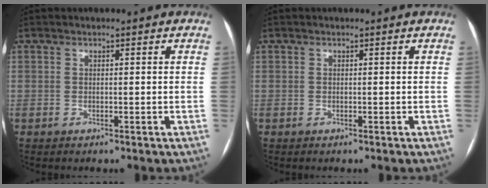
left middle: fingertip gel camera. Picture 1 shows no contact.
{"total": 0.0}